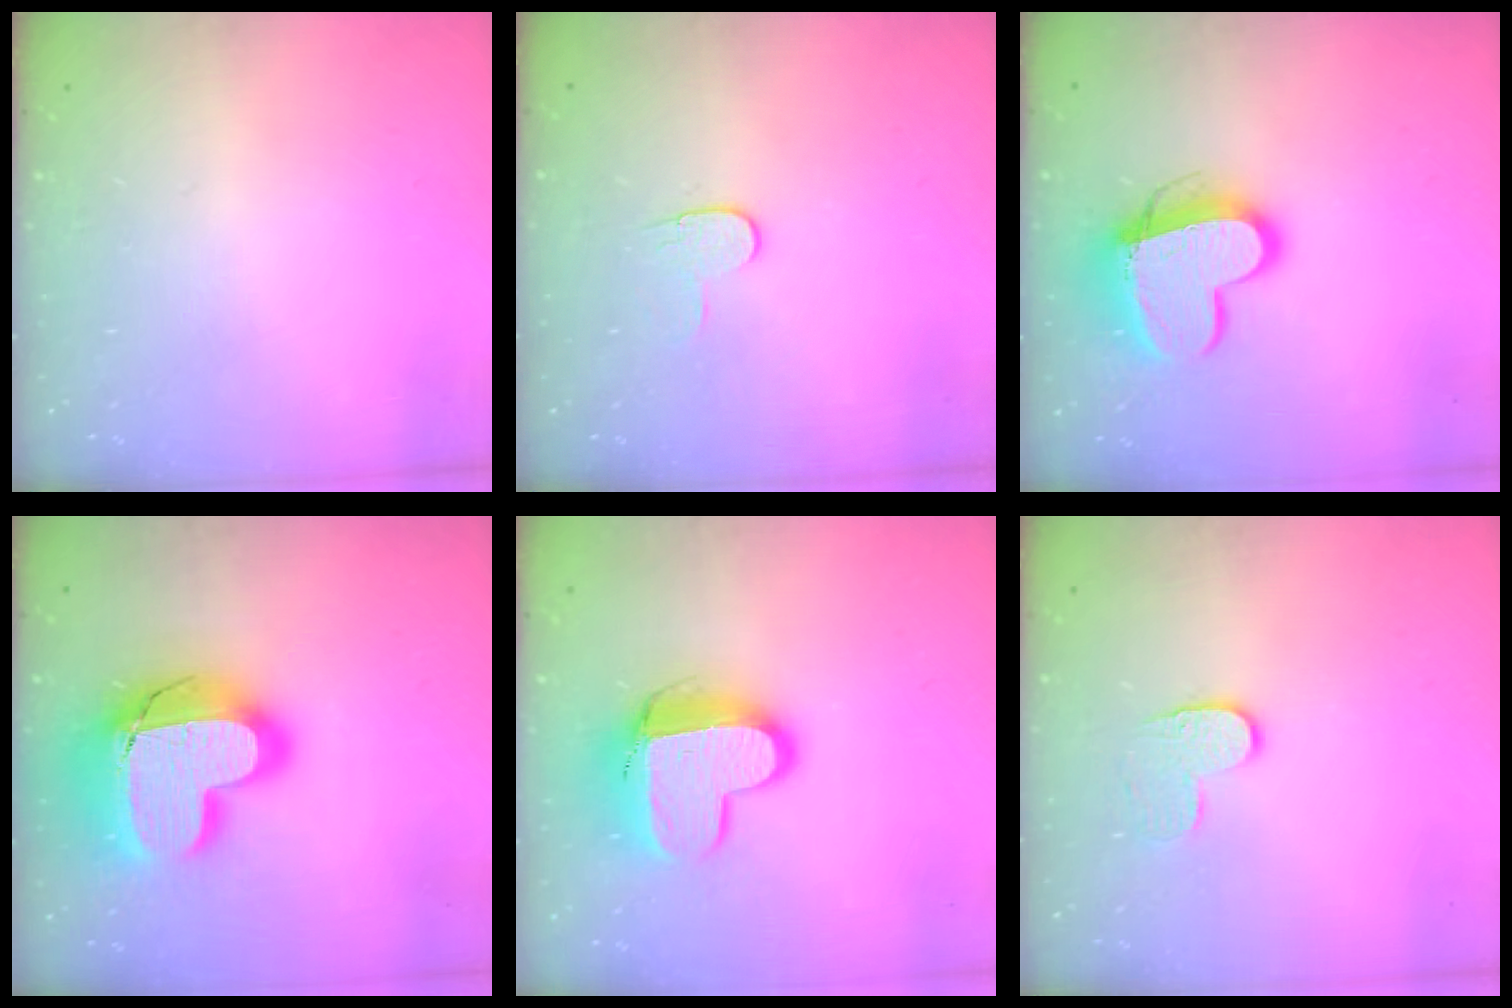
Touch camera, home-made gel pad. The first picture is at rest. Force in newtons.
{"total": 6.2, "press": 6.2, "slide": 0.5}
{"total": 13.7, "press": 13.6, "slide": 1.3}
{"total": 23.0, "press": 22.9, "slide": 1.6}
{"total": 13.0, "press": 13.0, "slide": 1.2}
{"total": 6.7, "press": 6.7, "slide": 0.5}